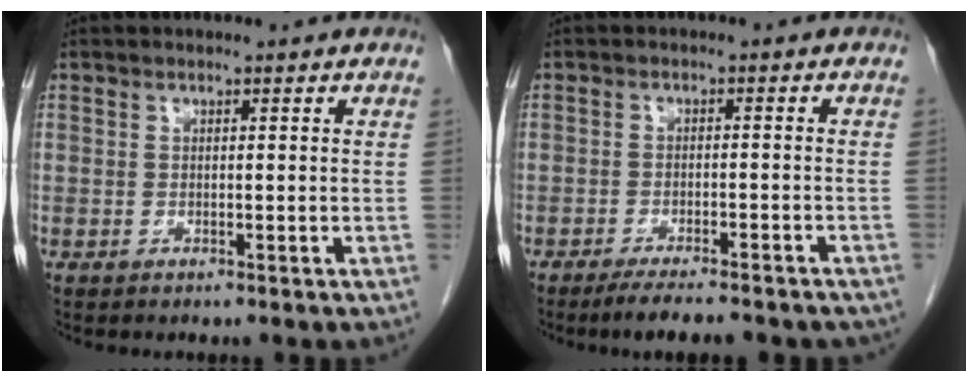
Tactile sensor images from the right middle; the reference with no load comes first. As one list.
[{"total": 10.3, "force": [-8.7, 2.1, 5.1], "torque": [-0.064, -0.006, -0.115]}]